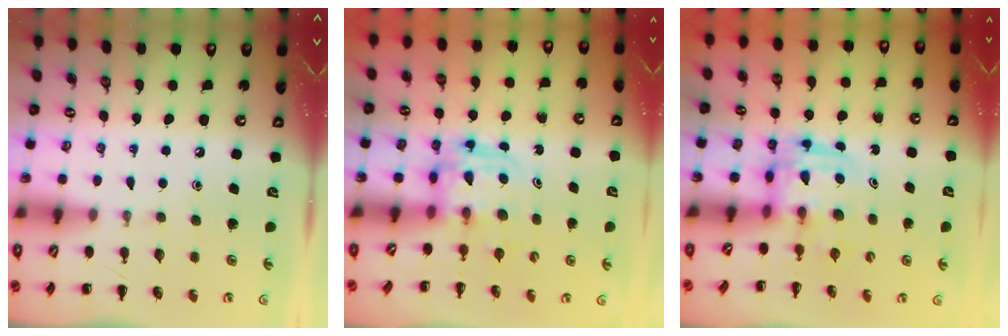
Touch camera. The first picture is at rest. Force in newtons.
{"total": 3.6, "press": 3.6, "slide": 0.2}
{"total": 3.1, "press": 3.1, "slide": 0.3}